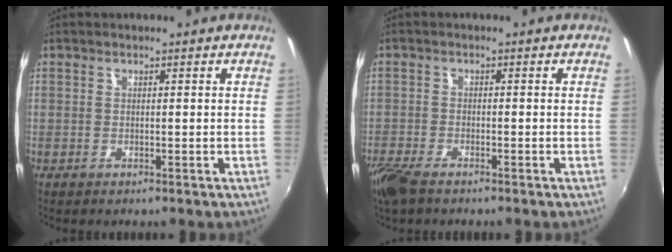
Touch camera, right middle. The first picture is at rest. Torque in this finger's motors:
{"motor_torque": [0.25, -0.28, 0.07, 0.10]}